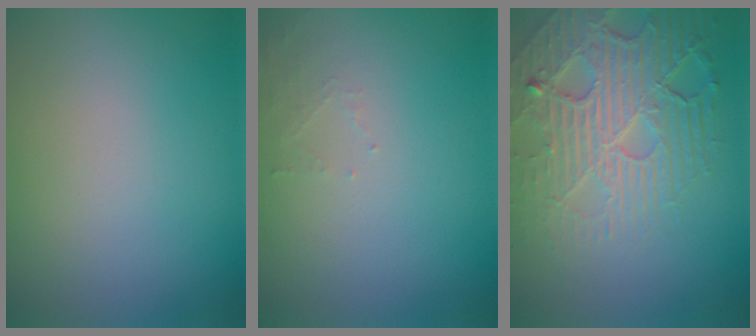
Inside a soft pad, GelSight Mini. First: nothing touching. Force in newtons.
{"total": 1.0, "press": 1.0, "slide": 0.2}
{"total": 7.6, "press": 5.4, "slide": 5.4}